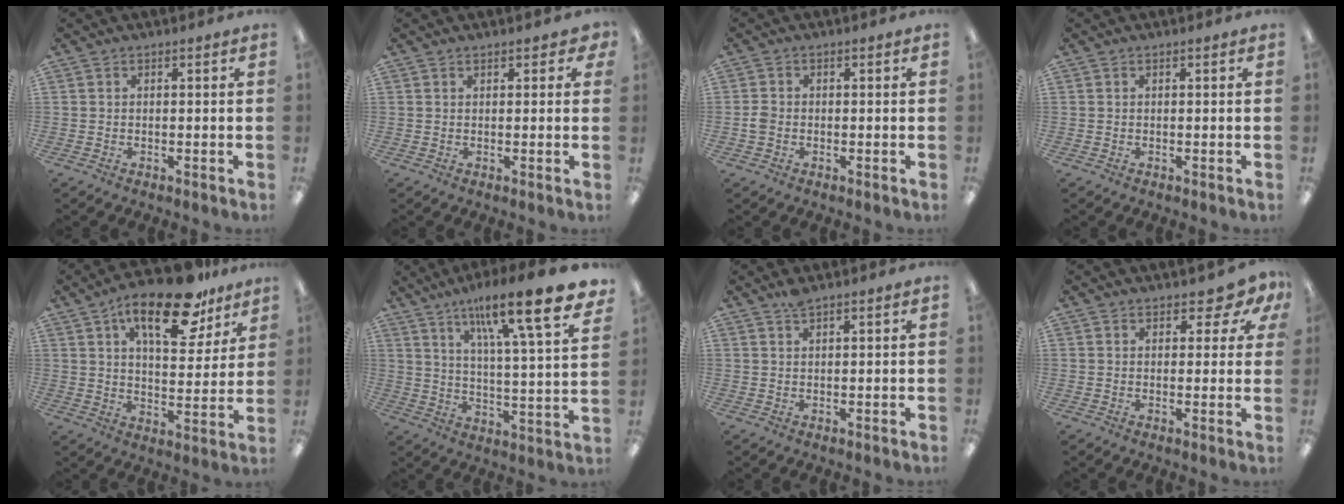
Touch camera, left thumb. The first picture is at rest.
{"total": 2.4, "force": [1.4, 1.3, 1.4], "torque": [-0.014, -0.004, 0.021]}
{"total": 2.1, "force": [-0.5, 1.7, 1.2], "torque": [-0.022, 0.003, -0.008]}
{"total": 0.0}
{"total": 18.6, "force": [11.7, 7.6, 12.3], "torque": [-0.183, -0.054, 0.188]}
{"total": 18.7, "force": [13.0, 2.9, 13.1], "torque": [-0.207, -0.083, 0.200]}
{"total": 2.1, "force": [1.8, 0.2, 1.1], "torque": [-0.025, 0.001, 0.032]}
{"total": 5.1, "force": [3.3, 2.7, 2.8], "torque": [-0.029, -0.013, 0.057]}